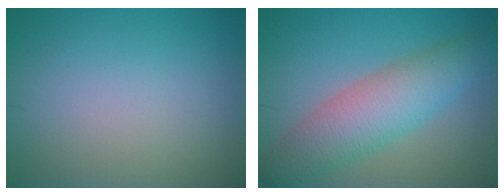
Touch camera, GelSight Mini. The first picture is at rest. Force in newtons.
{"total": 6.4, "press": 6.4, "slide": 0.1}